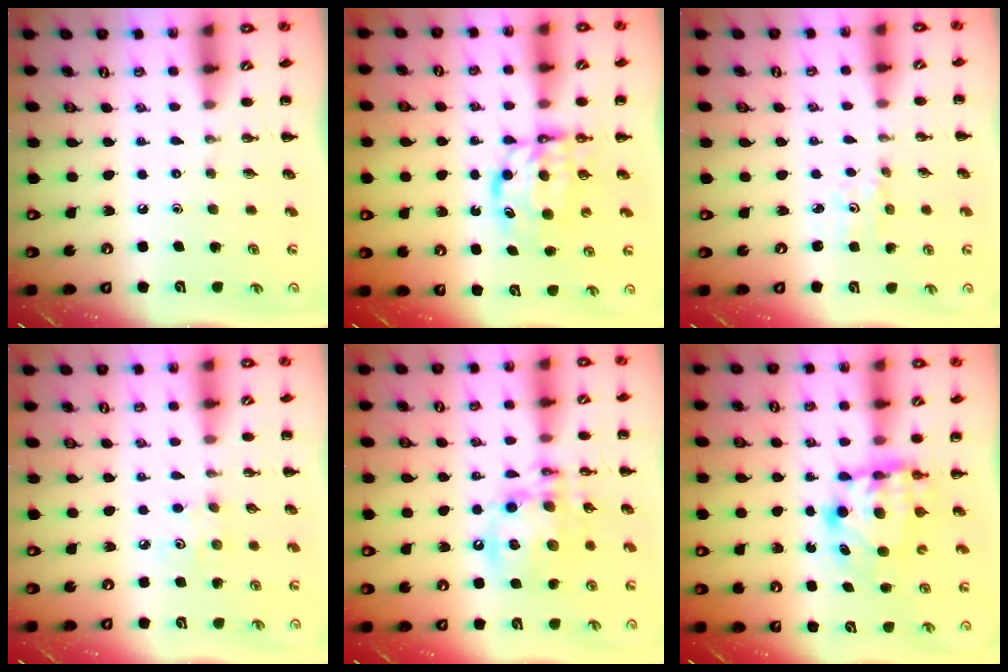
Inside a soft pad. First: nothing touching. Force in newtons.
{"total": 6.5, "press": 6.4, "slide": 0.8}
{"total": 1.1, "press": 1.0, "slide": 0.3}
{"total": 3.5, "press": 3.3, "slide": 0.9}
{"total": 14.5, "press": 14.2, "slide": 2.7}
{"total": 6.4, "press": 6.4, "slide": 0.6}